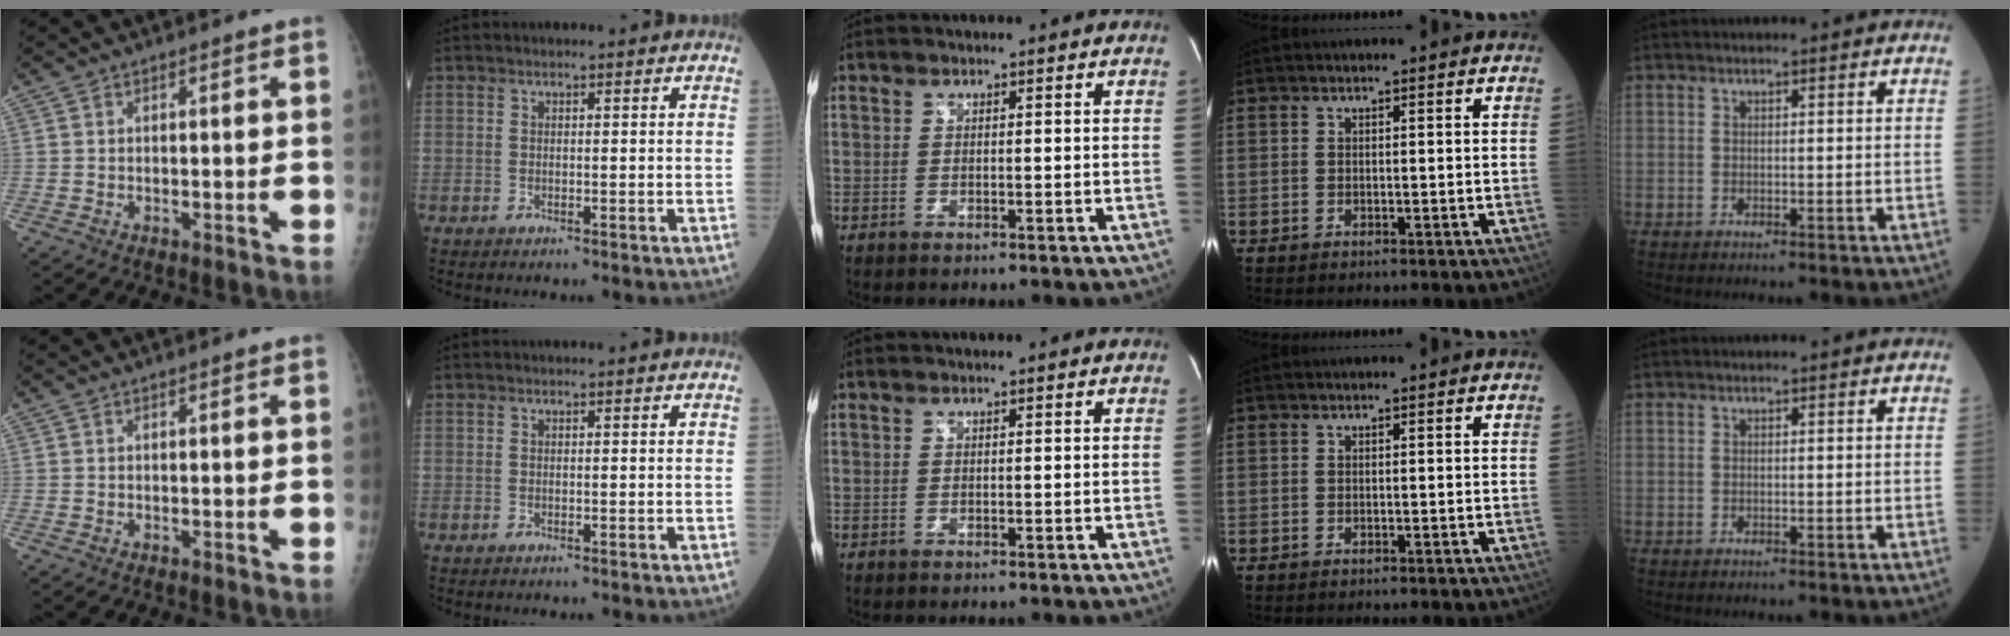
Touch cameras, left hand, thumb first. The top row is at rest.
{}